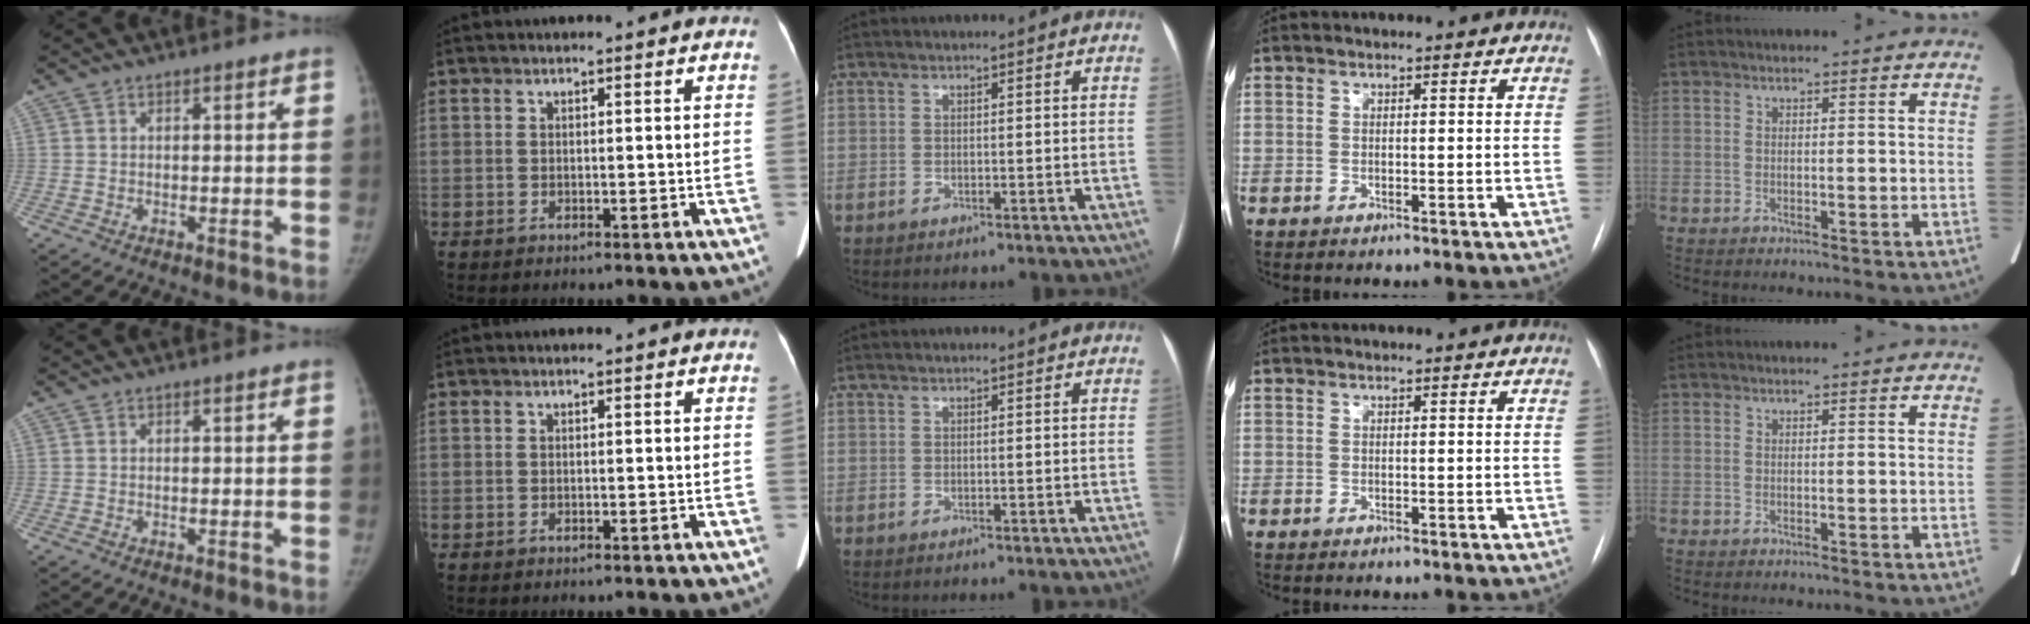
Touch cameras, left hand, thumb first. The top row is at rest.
{}